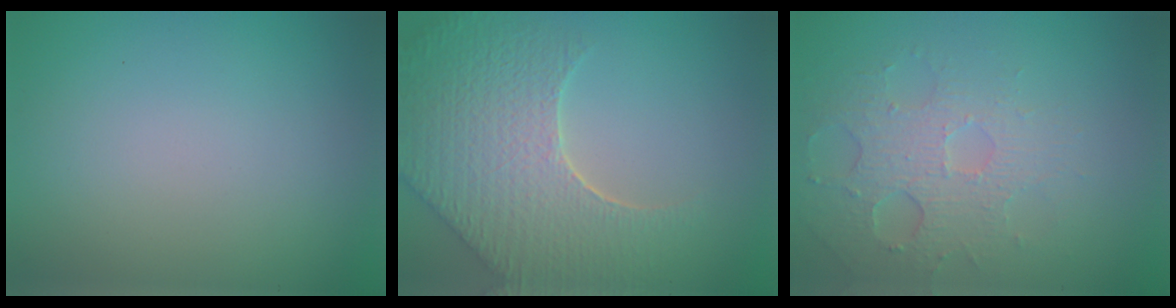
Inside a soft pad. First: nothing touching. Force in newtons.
{"total": 8.9, "press": 6.4, "slide": 6.2}
{"total": 3.5, "press": 3.2, "slide": 1.4}